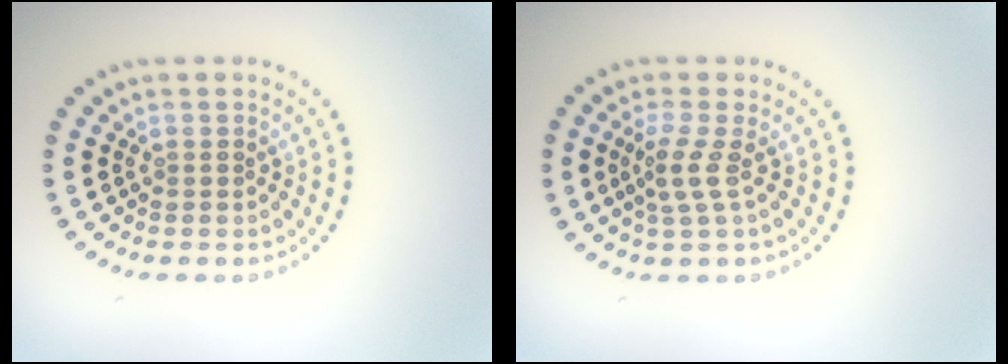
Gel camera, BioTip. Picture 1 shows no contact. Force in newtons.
{"total": 2.2, "press": 1.5, "slide": 1.5}